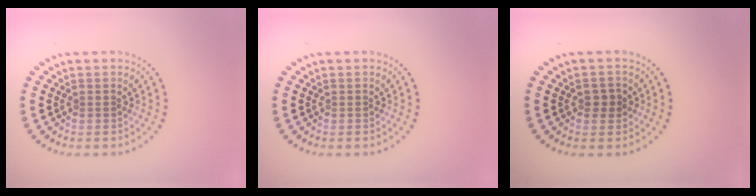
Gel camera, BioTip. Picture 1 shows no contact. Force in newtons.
{"total": 0.0}
{"total": 1.6, "press": 1.6, "slide": 0.2}